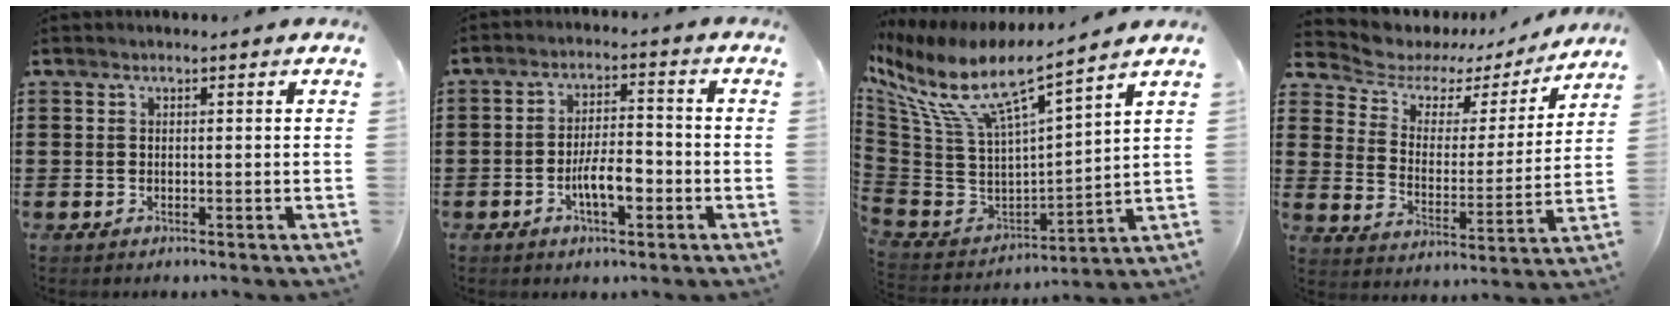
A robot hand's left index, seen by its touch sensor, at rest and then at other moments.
{"total": 6.3, "force": [-2.2, 2.4, 5.4], "torque": [-0.097, 0.004, -0.046]}
{"total": 10.5, "force": [6.5, 2.3, 7.9], "torque": [-0.178, -0.046, 0.104]}
{"total": 5.4, "force": [4.2, 3.2, 1.3], "torque": [-0.057, -0.022, 0.067]}